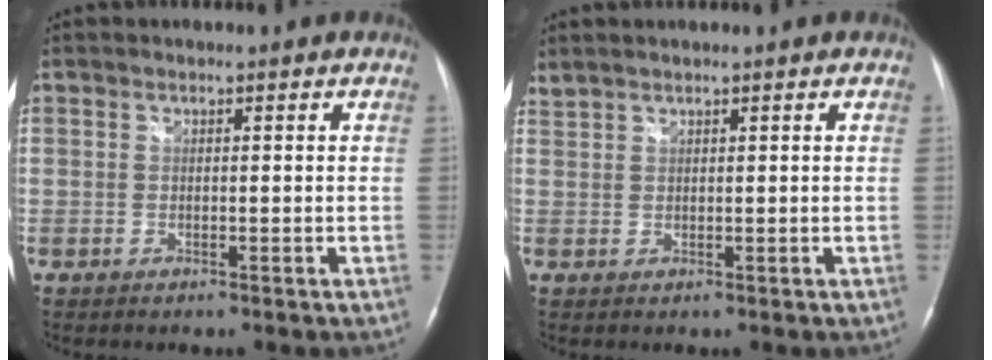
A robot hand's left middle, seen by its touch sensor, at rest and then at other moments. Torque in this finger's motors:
{"motor_torque": [0.20, -0.20, 0.18, 0.12]}